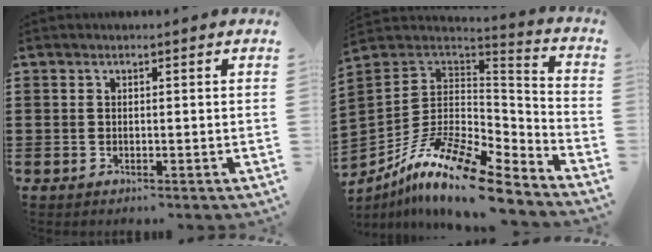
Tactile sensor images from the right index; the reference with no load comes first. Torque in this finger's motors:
{"motor_torque": [1.12, -1.02, 1.05, 0.10]}